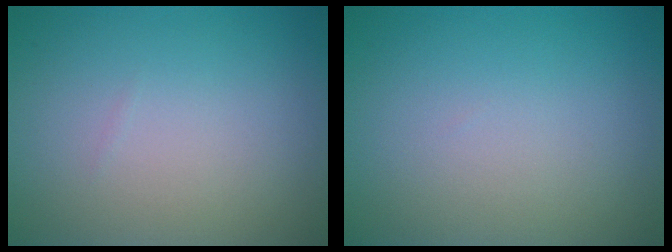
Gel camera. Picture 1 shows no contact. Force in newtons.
{"total": 0.0}